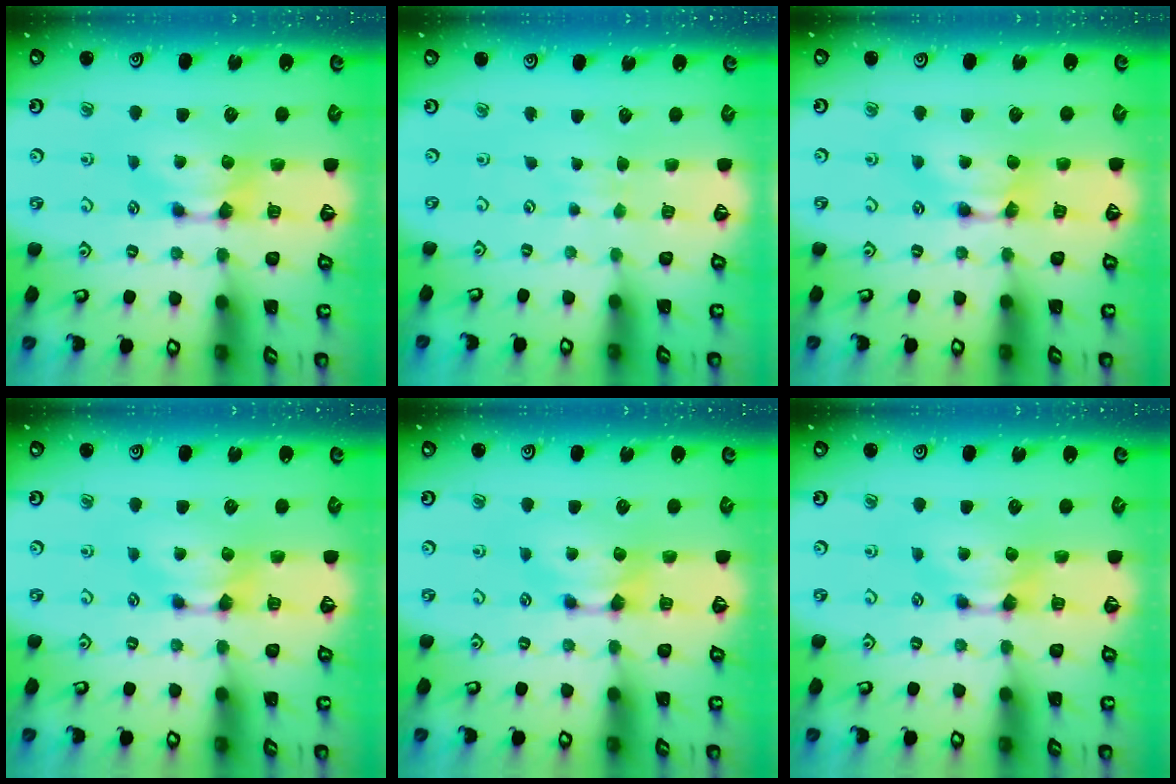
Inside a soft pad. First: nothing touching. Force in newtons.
{"total": 3.9, "press": 3.9, "slide": 0.4}
{"total": 1.7, "press": 1.7, "slide": 0.1}
{"total": 0.0}
{"total": 0.0}
{"total": 0.0}